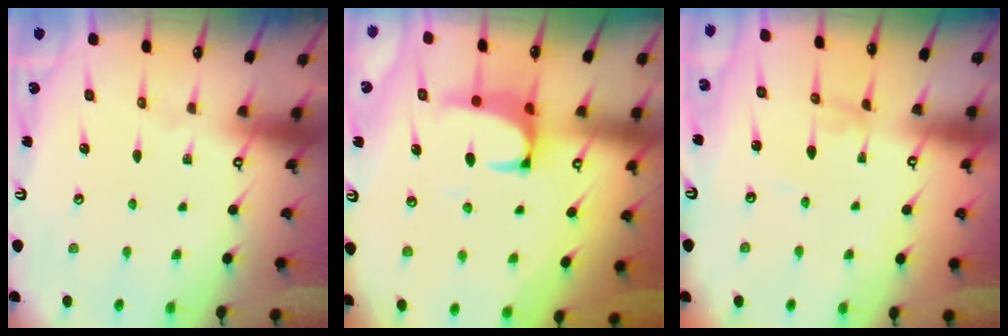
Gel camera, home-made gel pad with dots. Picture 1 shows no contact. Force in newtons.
{"total": 1.6, "press": 1.3, "slide": 0.9}
{"total": 2.8, "press": 2.8, "slide": 0.1}